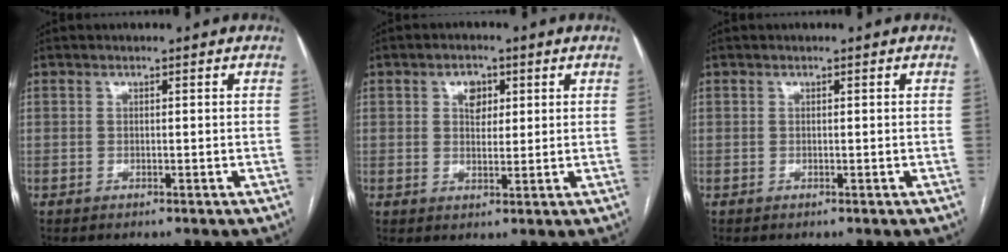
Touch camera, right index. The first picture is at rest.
{"total": 3.9, "force": [1.5, 2.5, 2.6], "torque": [-0.040, 0.005, 0.026]}
{"total": 0.0}